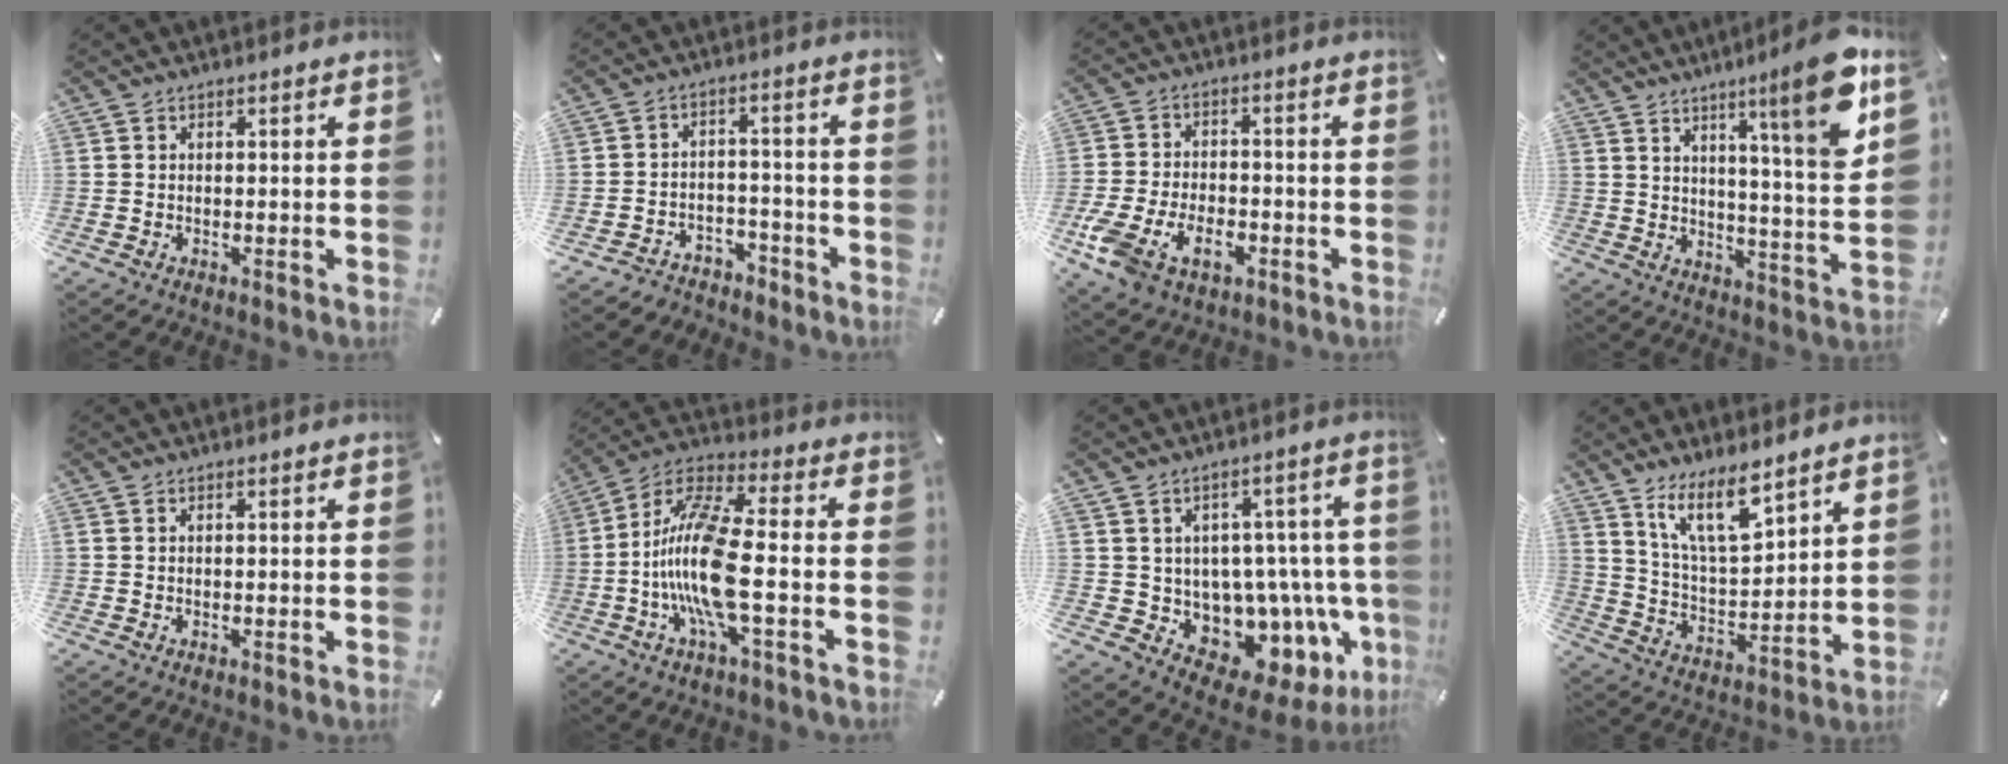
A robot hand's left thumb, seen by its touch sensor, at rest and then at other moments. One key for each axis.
{"total": 3.9, "fx": -2.8, "fy": 2.6, "fz": 0.4, "tx": -0.005, "ty": 0.013, "tz": -0.054}
{"total": 11.0, "fx": -5.0, "fy": 7.0, "fz": 6.8, "tx": -0.152, "ty": 0.017, "tz": -0.089}
{"total": 14.9, "fx": 9.7, "fy": 0.6, "fz": 11.3, "tx": -0.157, "ty": -0.070, "tz": 0.142}
{"total": 0.0}
{"total": 17.4, "fx": -3.0, "fy": 4.9, "fz": 16.4, "tx": -0.348, "ty": -0.012, "tz": -0.056}
{"total": 9.3, "fx": -2.2, "fy": 8.0, "fz": 4.2, "tx": -0.054, "ty": -0.022, "tz": -0.018}
{"total": 12.8, "fx": 9.5, "fy": 4.2, "fz": 7.6, "tx": -0.149, "ty": -0.045, "tz": 0.171}